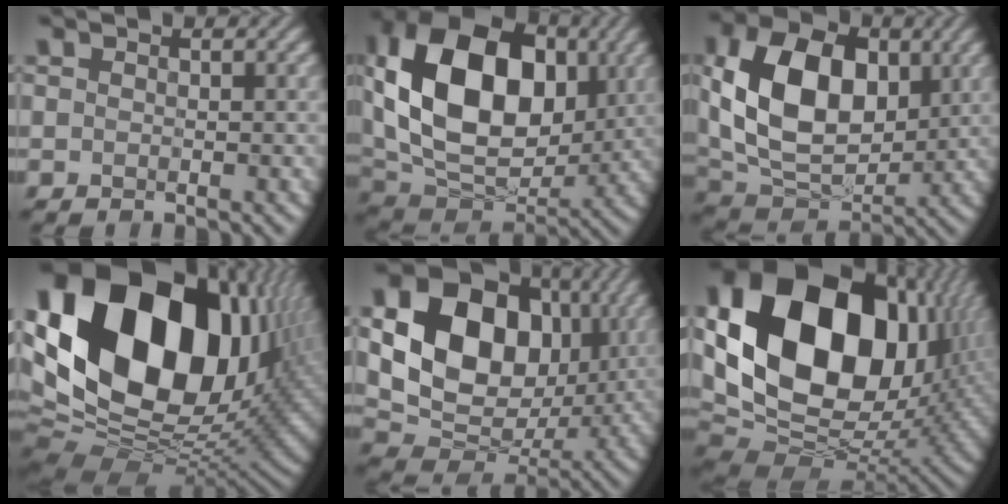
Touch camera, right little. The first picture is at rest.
{"total": 16.8, "force": [2.8, 11.3, 12.1], "torque": [-0.230, 0.024, 0.041]}
{"total": 12.6, "force": [1.9, 8.3, 9.2], "torque": [-0.183, 0.006, 0.028]}
{"total": 23.2, "force": [5.5, 15.7, 16.2], "torque": [-0.344, 0.015, 0.110]}
{"total": 16.0, "force": [3.1, 11.9, 10.1], "torque": [-0.181, 0.014, 0.051]}
{"total": 21.1, "force": [4.9, 14.2, 14.7], "torque": [-0.316, 0.019, 0.088]}